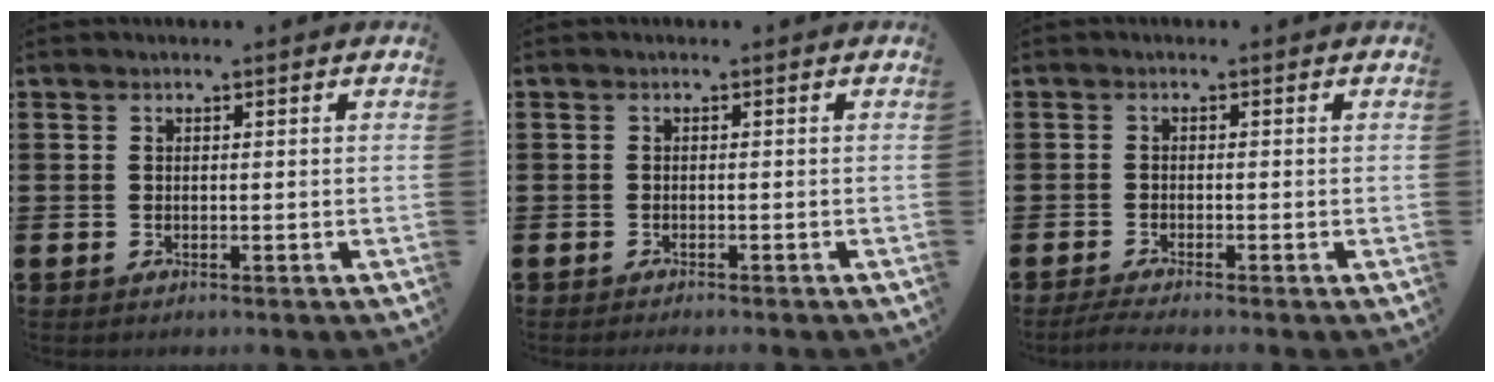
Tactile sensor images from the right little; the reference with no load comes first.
{"total": 0.5, "force": [-0.5, -0.1, 0.1], "torque": [-0.001, -0.002, -0.011]}
{"total": 1.3, "force": [-1.0, 0.0, 0.9], "torque": [-0.014, 0.000, -0.019]}